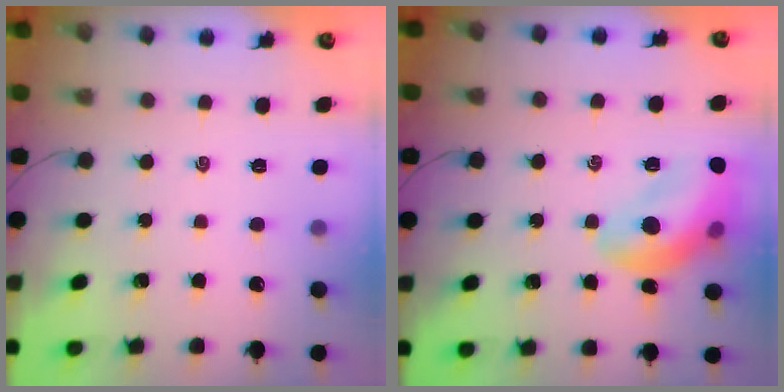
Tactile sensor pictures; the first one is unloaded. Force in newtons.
{"total": 15.8, "press": 15.6, "slide": 2.2}